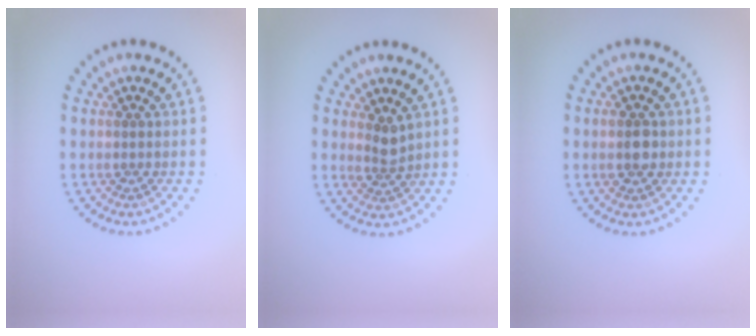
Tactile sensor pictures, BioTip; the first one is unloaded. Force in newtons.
{"total": 1.7, "press": 1.2, "slide": 1.2}
{"total": 2.5, "press": 2.5, "slide": 0.1}